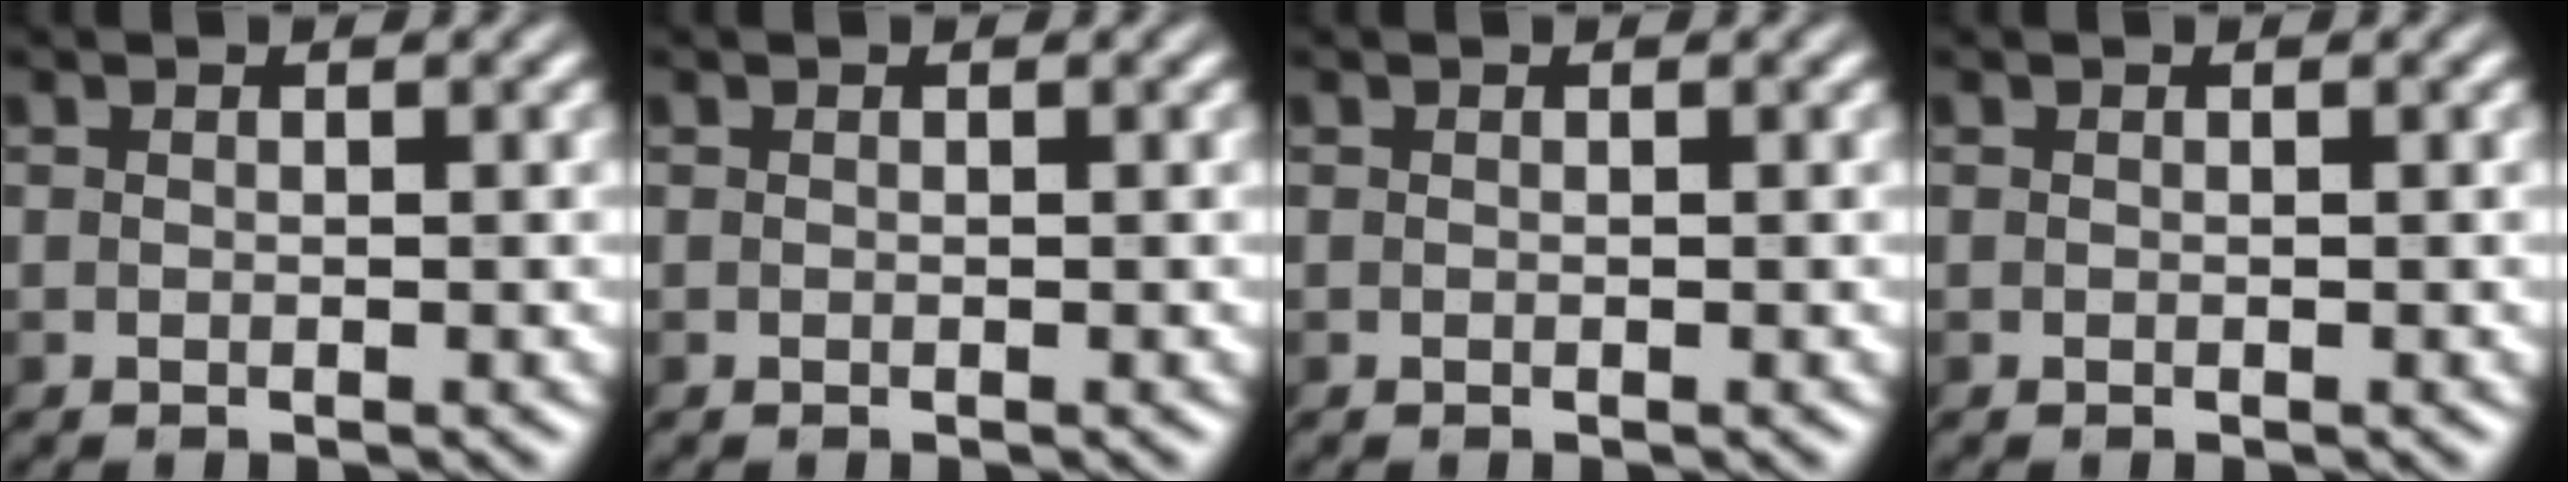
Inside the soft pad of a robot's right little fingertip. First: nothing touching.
{"total": 0.0}
{"total": 0.0}
{"total": 0.0}